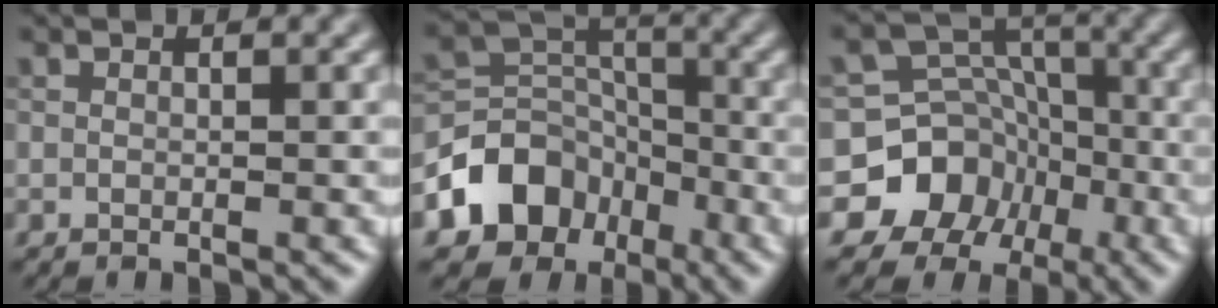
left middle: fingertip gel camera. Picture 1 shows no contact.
{"total": 7.2, "force": [-3.9, 5.4, 2.8], "torque": [-0.038, 0.001, -0.078]}
{"total": 9.8, "force": [-4.7, 8.4, 1.7], "torque": [-0.015, 0.000, -0.104]}